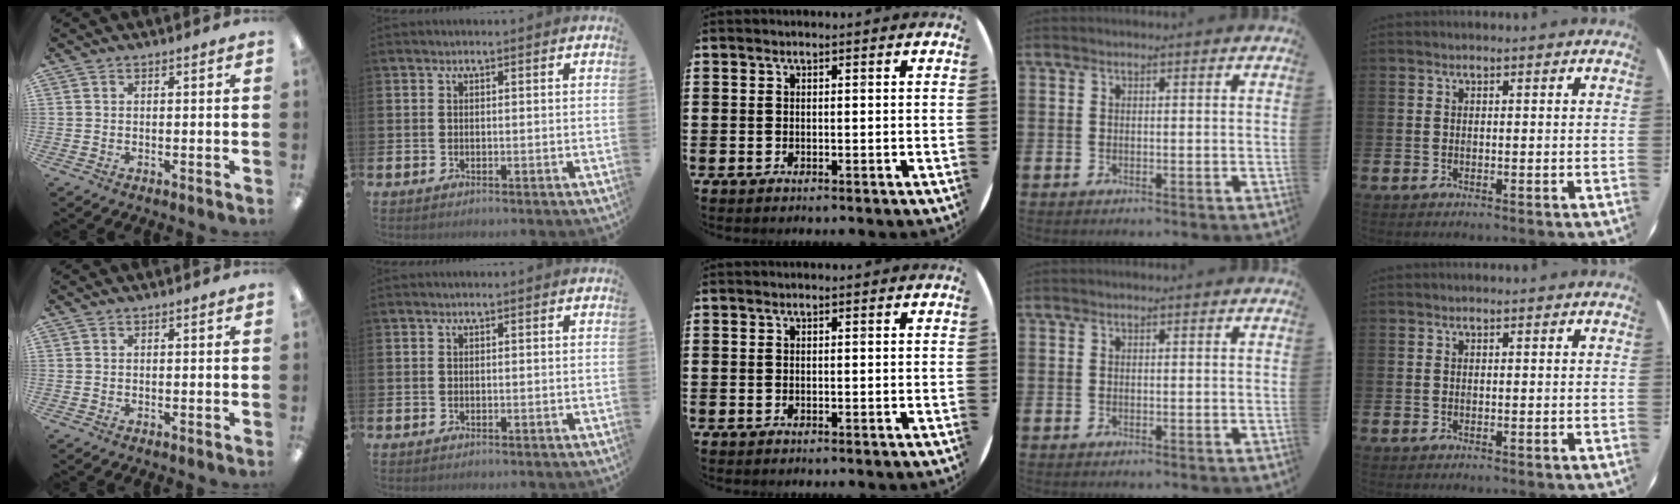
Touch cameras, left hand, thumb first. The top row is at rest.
{}